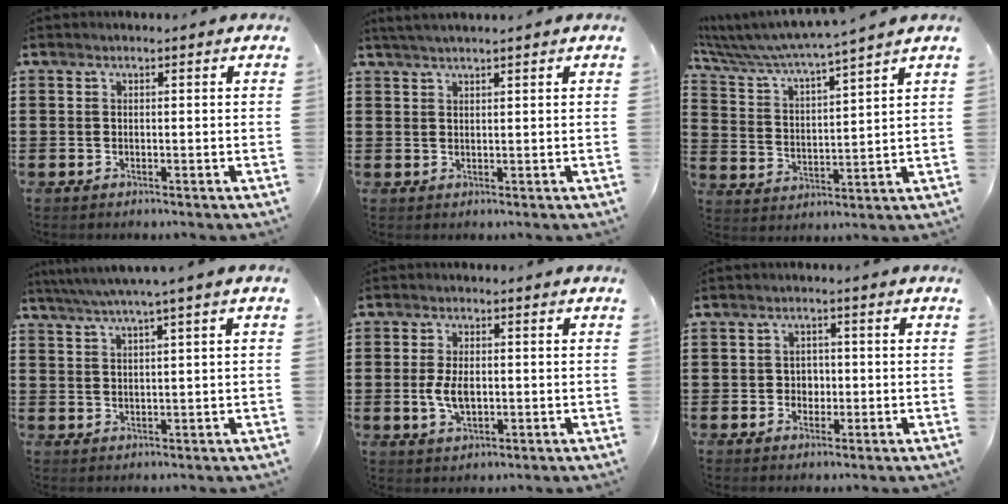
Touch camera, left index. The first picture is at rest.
{"total": 1.5, "force": [1.4, -0.2, 0.6], "torque": [-0.014, -0.001, 0.027]}
{"total": 4.7, "force": [4.4, -1.1, 1.3], "torque": [-0.050, -0.038, 0.066]}
{"total": 3.2, "force": [2.1, -0.5, 2.4], "torque": [-0.051, -0.005, 0.034]}
{"total": 4.8, "force": [-0.2, 2.6, 4.0], "torque": [-0.090, 0.001, -0.007]}
{"total": 2.1, "force": [-0.2, 1.9, 0.9], "torque": [-0.024, 0.006, -0.008]}